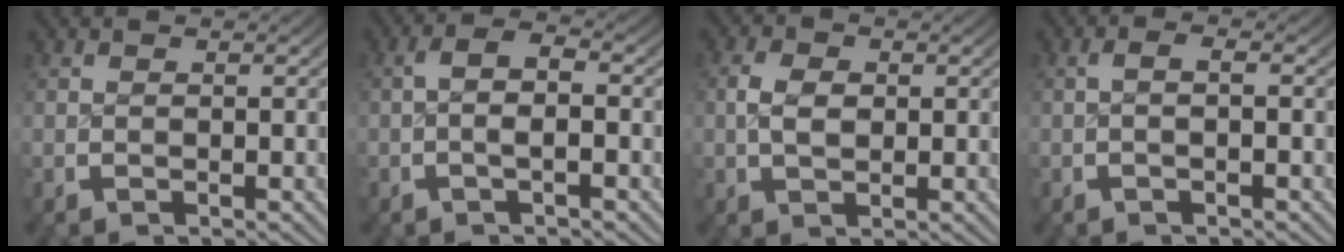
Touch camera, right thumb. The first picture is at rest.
{"total": 3.3, "force": [0.0, 1.6, 2.9], "torque": [-0.049, 0.007, -0.011]}
{"total": 2.9, "force": [0.1, 2.0, 2.1], "torque": [-0.038, -0.007, 0.008]}
{"total": 1.4, "force": [-0.2, 0.3, 1.3], "torque": [-0.022, 0.005, -0.006]}